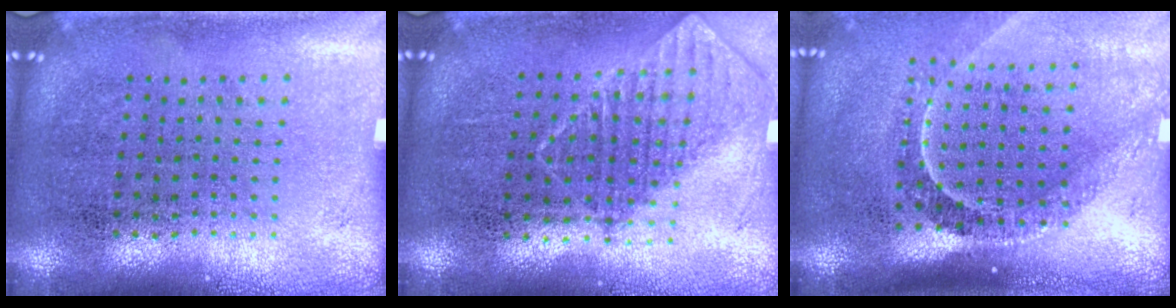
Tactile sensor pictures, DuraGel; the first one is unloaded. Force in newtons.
{"total": 0.8, "press": 0.8, "slide": 0.1}
{"total": 2.2, "press": 1.5, "slide": 1.5}